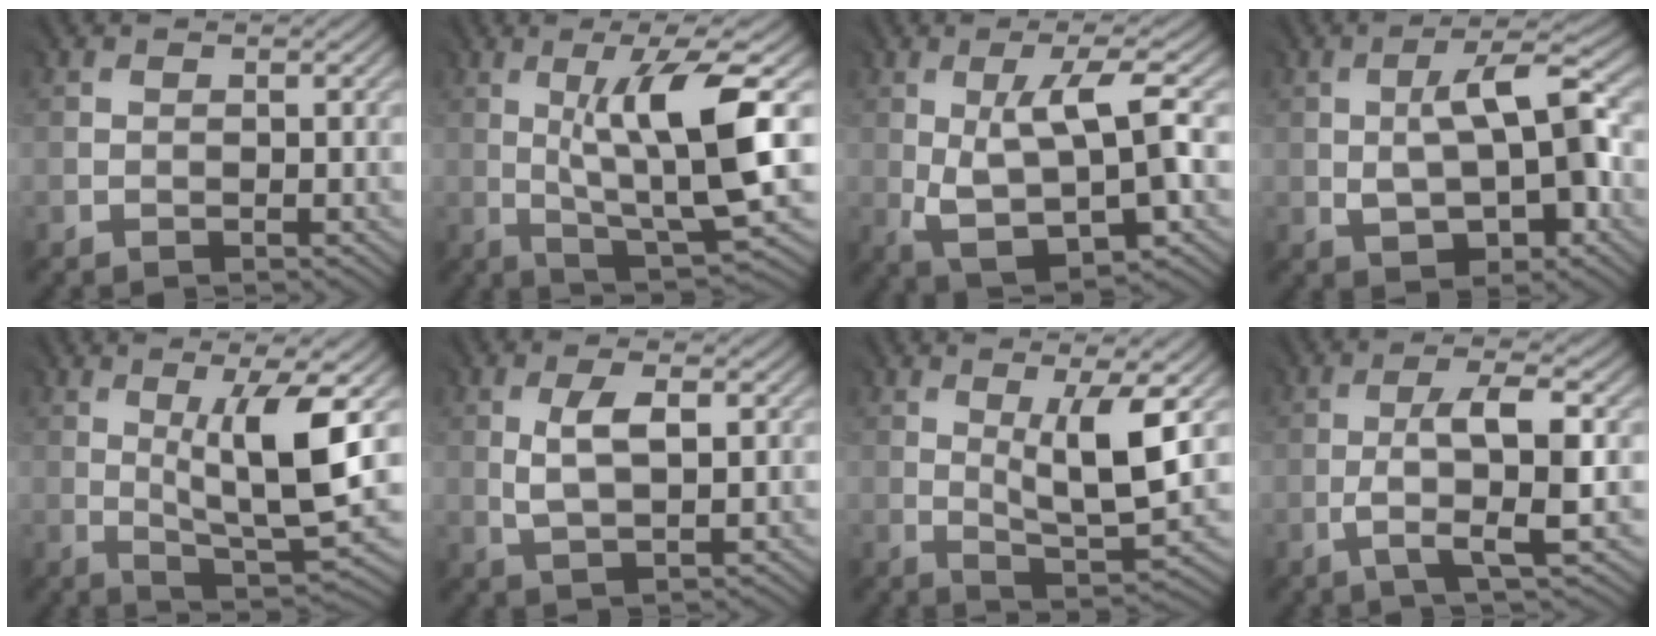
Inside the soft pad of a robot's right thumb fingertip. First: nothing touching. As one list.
[{"total": 10.6, "force": [1.3, 1.7, 10.4], "torque": [-0.171, 0.008, 0.028]}, {"total": 9.1, "force": [0.0, 2.7, 8.6], "torque": [-0.164, -0.001, 0.006]}, {"total": 7.8, "force": [-0.5, 3.6, 7.0], "torque": [-0.118, 0.008, -0.005]}, {"total": 10.0, "force": [1.7, 1.9, 9.6], "torque": [-0.162, -0.002, 0.035]}, {"total": 3.8, "force": [1.0, 1.3, 3.5], "torque": [-0.076, -0.001, 0.025]}, {"total": 7.8, "force": [1.7, 1.7, 7.4], "torque": [-0.128, -0.002, 0.037]}, {"total": 6.0, "force": [-0.9, 0.9, 5.8], "torque": [-0.100, 0.009, -0.018]}]